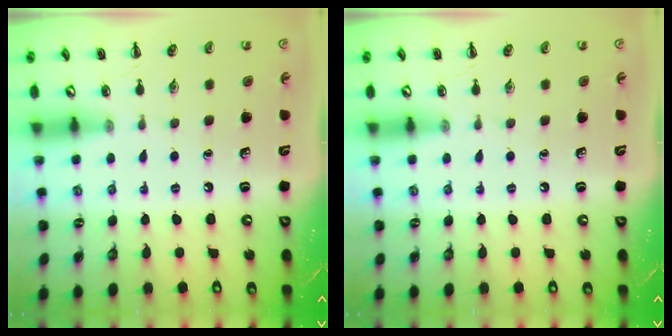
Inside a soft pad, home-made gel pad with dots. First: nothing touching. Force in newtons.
{"total": 0.0}